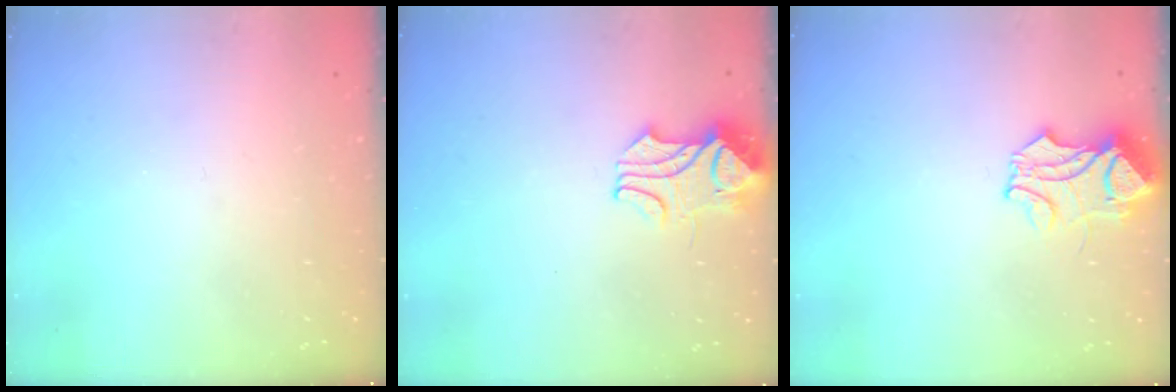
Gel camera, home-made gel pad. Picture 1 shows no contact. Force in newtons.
{"total": 2.4, "press": 2.2, "slide": 0.8}
{"total": 7.7, "press": 7.7, "slide": 0.9}